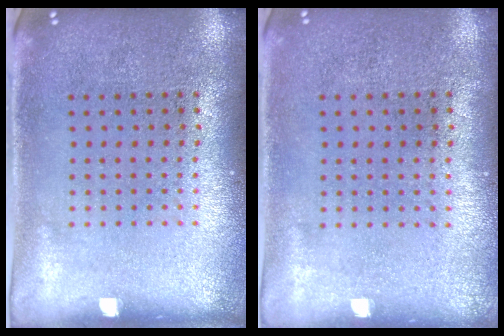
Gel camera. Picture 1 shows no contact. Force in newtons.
{"total": 0.0}